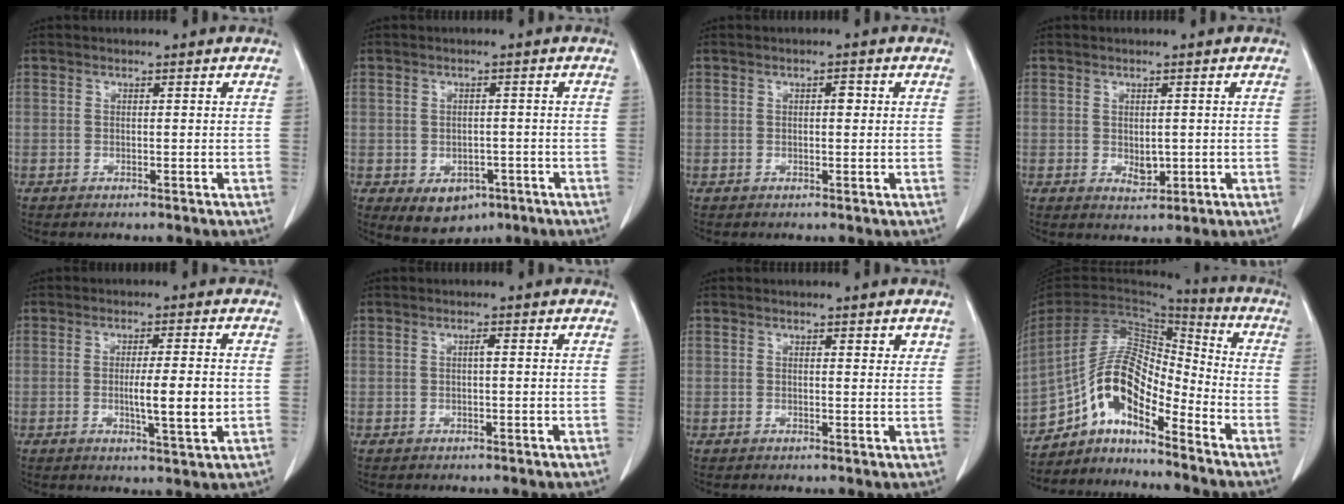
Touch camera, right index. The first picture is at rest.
{"total": 5.6, "force": [-2.6, 4.2, 2.7], "torque": [-0.036, 0.002, -0.022]}
{"total": 1.3, "force": [0.3, 0.6, 1.1], "torque": [-0.014, 0.004, 0.005]}
{"total": 2.5, "force": [-0.2, 1.6, 1.9], "torque": [-0.028, -0.005, 0.006]}
{"total": 6.1, "force": [-0.6, 0.4, 6.0], "torque": [-0.098, -0.009, -0.009]}
{"total": 0.7, "force": [0.2, 0.2, 0.7], "torque": [-0.013, 0.002, 0.003]}
{"total": 1.8, "force": [1.3, 0.7, 1.0], "torque": [-0.009, -0.005, 0.017]}
{"total": 11.6, "force": [-7.9, 3.6, 7.7], "torque": [-0.145, 0.040, -0.143]}